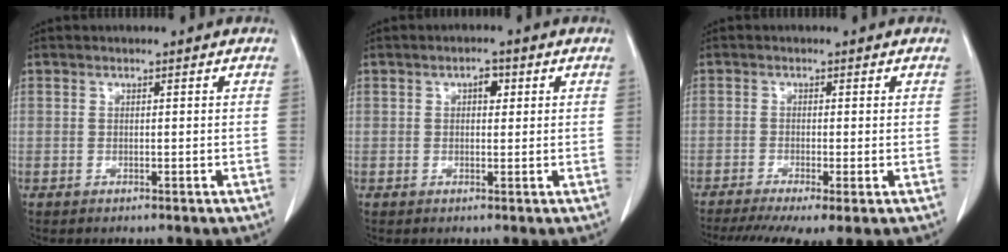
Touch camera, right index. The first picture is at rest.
{"total": 2.0, "force": [0.7, 1.1, 1.5], "torque": [-0.022, 0.006, 0.008]}
{"total": 8.2, "force": [-5.5, 1.3, 5.9], "torque": [-0.096, -0.013, -0.091]}